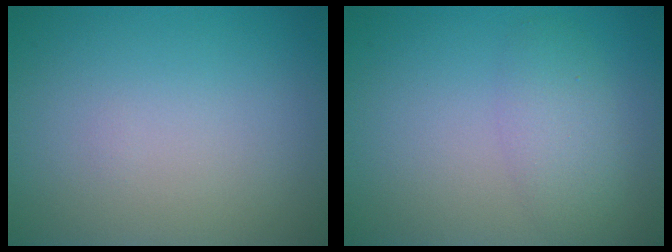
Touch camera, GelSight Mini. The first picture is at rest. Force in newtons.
{"total": 2.8, "press": 2.8, "slide": 0.1}